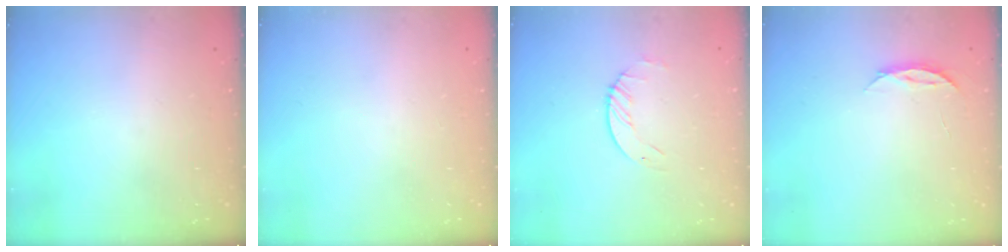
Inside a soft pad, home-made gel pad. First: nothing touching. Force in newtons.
{"total": 0.0}
{"total": 1.7, "press": 1.7, "slide": 0.2}
{"total": 3.7, "press": 3.6, "slide": 0.4}